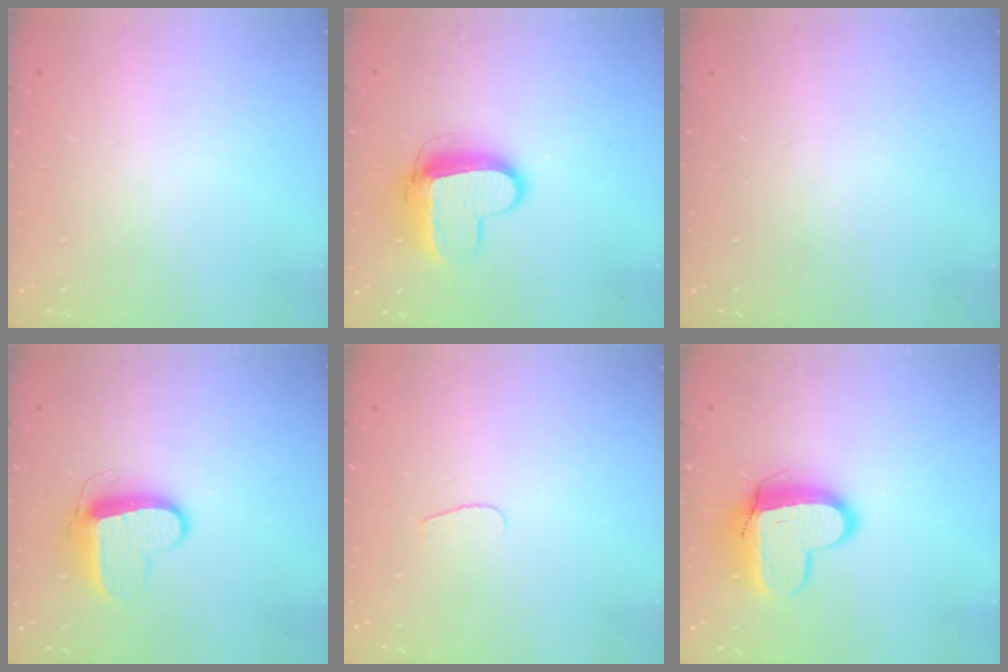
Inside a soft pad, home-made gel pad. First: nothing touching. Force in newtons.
{"total": 11.6, "press": 11.5, "slide": 1.3}
{"total": 0.0}
{"total": 10.3, "press": 10.3, "slide": 0.4}
{"total": 3.4, "press": 3.4, "slide": 0.4}
{"total": 12.7, "press": 12.7, "slide": 1.1}